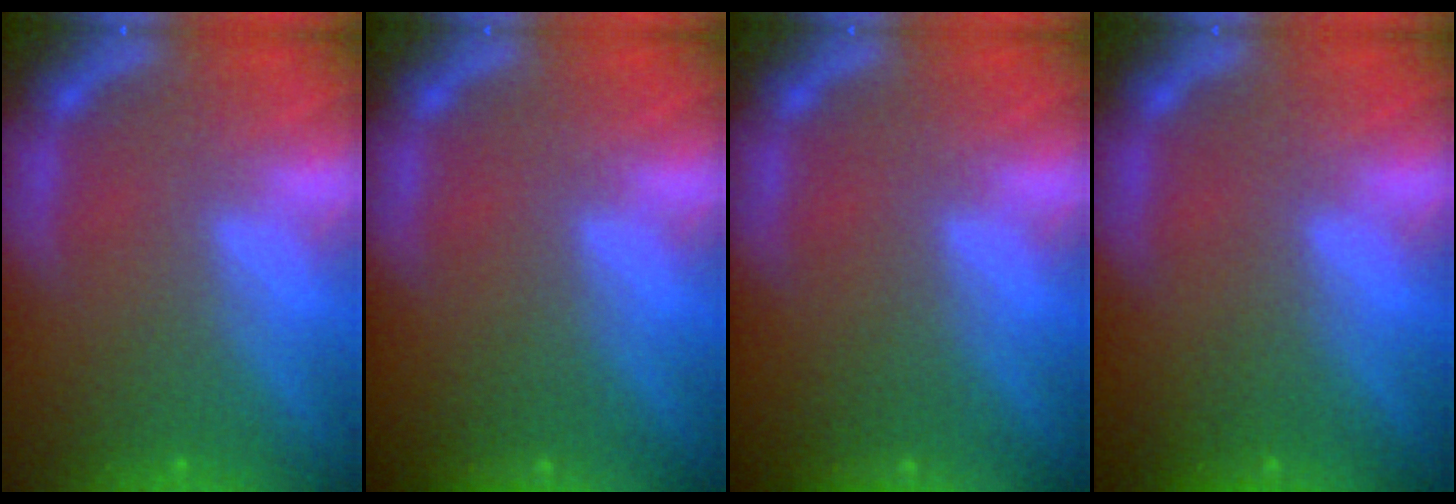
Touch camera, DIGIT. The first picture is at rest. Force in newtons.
{"total": 1.9}
{"total": 1.9}
{"total": 0.9}